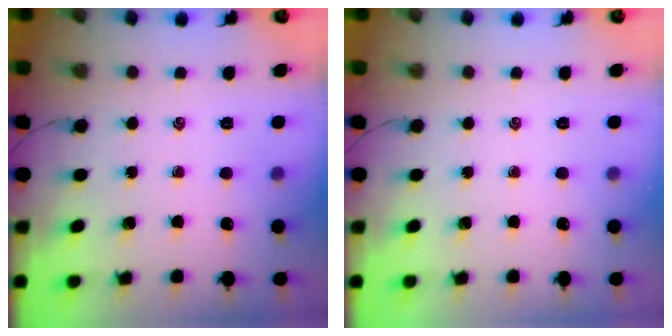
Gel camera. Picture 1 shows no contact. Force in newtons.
{"total": 0.0}